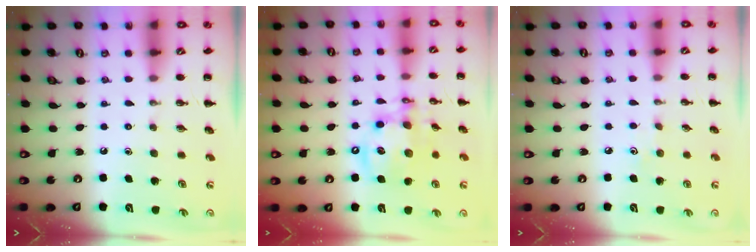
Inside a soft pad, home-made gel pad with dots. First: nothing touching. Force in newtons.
{"total": 13.8, "press": 13.4, "slide": 3.1}
{"total": 2.8, "press": 2.7, "slide": 0.8}